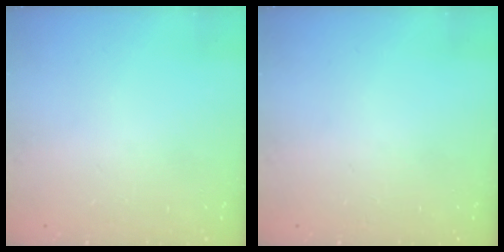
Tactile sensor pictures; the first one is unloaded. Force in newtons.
{"total": 0.0}